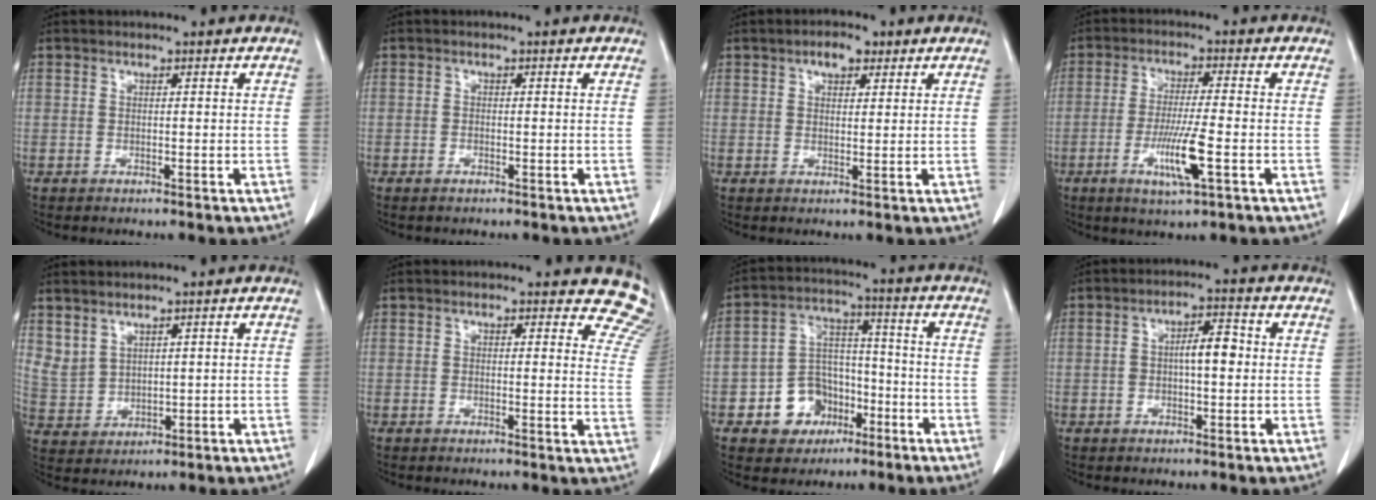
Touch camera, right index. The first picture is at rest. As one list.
[{"total": 0.9, "force": [-0.6, 0.4, 0.5], "torque": [-0.009, 0.001, -0.006]}, {"total": 3.5, "force": [2.1, 1.8, 2.2], "torque": [-0.035, 0.011, 0.034]}, {"total": 7.8, "force": [-2.7, 0.0, 7.3], "torque": [-0.138, -0.013, -0.048]}, {"total": 4.6, "force": [3.4, 2.8, 1.3], "torque": [-0.027, 0.002, 0.086]}, {"total": 7.6, "force": [6.9, 3.0, 0.9], "torque": [0.039, -0.029, 0.032]}, {"total": 9.3, "force": [-4.2, 7.6, 3.2], "torque": [-0.058, 0.027, -0.061]}, {"total": 4.8, "force": [0.1, 1.8, 4.5], "torque": [-0.076, 0.023, 0.002]}]